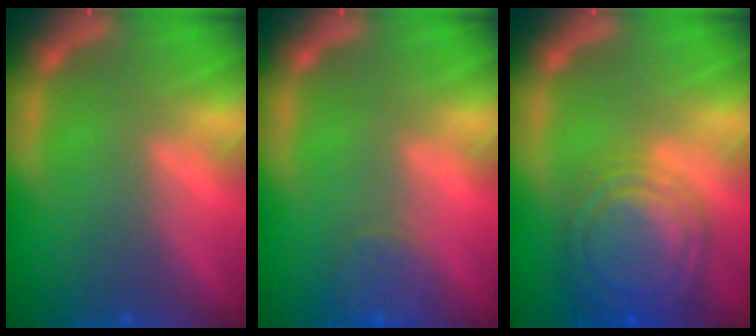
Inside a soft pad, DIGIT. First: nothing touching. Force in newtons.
{"total": 2.4}
{"total": 9.5}